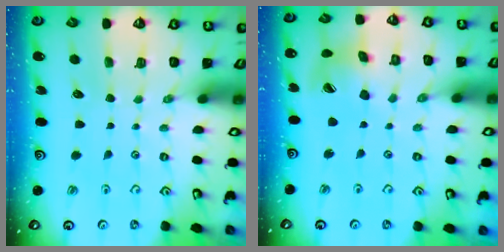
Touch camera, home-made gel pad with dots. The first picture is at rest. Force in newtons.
{"total": 11.4, "press": 11.3, "slide": 1.3}